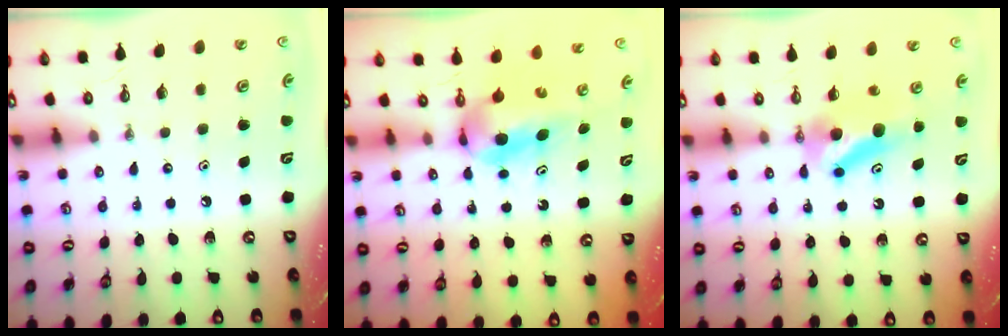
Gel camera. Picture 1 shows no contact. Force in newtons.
{"total": 5.9, "press": 4.5, "slide": 3.8}
{"total": 7.6, "press": 7.0, "slide": 2.9}